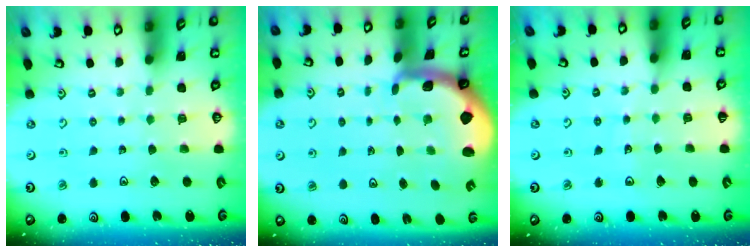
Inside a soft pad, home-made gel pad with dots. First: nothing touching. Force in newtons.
{"total": 1.7, "press": 1.7, "slide": 0.4}
{"total": 2.2, "press": 2.2, "slide": 0.2}